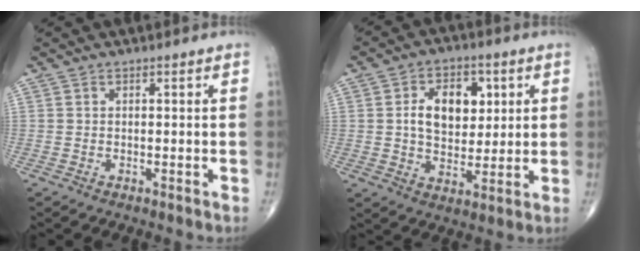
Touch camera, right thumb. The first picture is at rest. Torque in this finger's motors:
{"motor_torque": [0.04, 0.27, 0.72, 0.11, 0.23]}